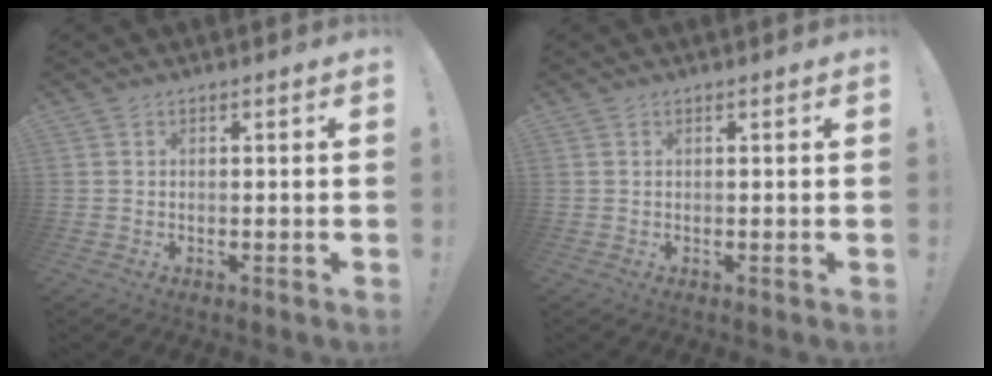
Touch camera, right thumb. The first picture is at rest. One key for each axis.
{"total": 0.0}